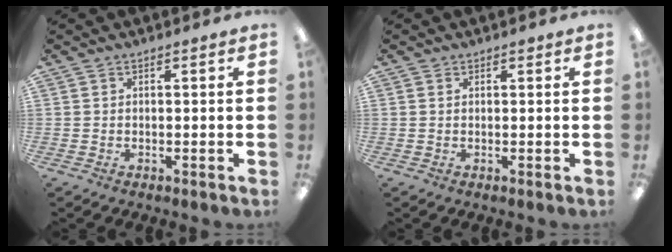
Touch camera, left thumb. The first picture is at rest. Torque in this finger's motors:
{"motor_torque": [0.06, 0.03, 0.23, -0.07, 0.00]}